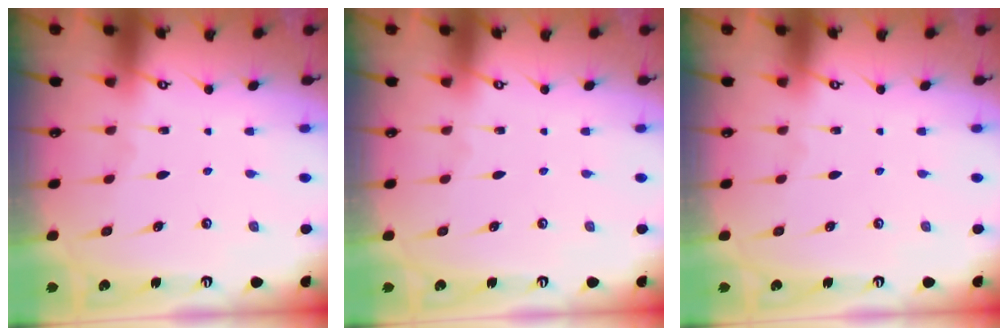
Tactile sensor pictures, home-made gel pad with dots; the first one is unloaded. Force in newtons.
{"total": 0.0}
{"total": 0.0}